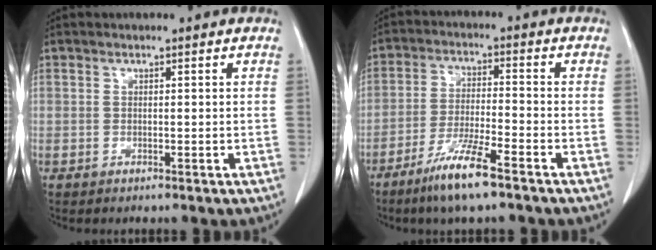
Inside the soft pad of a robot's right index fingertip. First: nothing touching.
{"total": 8.6, "force": [-5.8, 0.3, 6.2], "torque": [-0.124, -0.019, -0.111]}